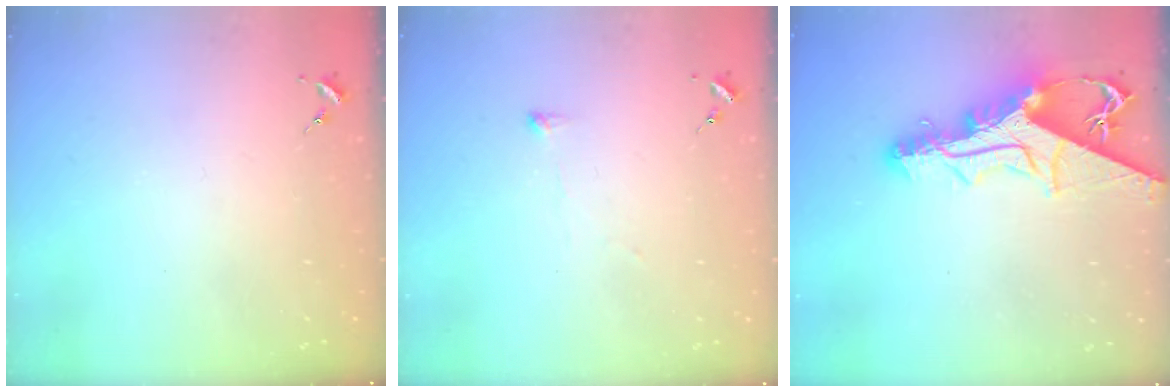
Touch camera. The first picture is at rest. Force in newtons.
{"total": 2.8, "press": 2.7, "slide": 0.5}
{"total": 15.3, "press": 15.3, "slide": 1.3}